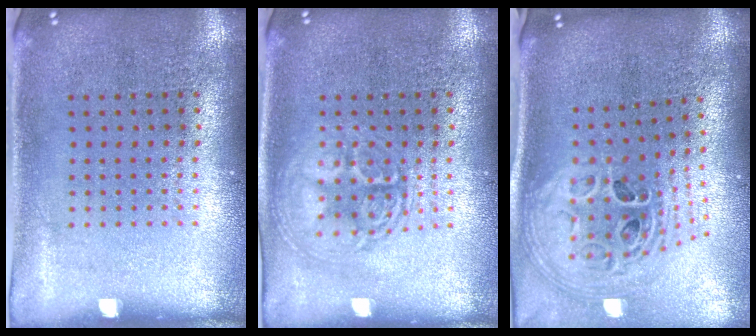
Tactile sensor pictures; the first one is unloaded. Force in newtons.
{"total": 3.0, "press": 3.0, "slide": 0.5}
{"total": 2.8, "press": 2.0, "slide": 1.9}